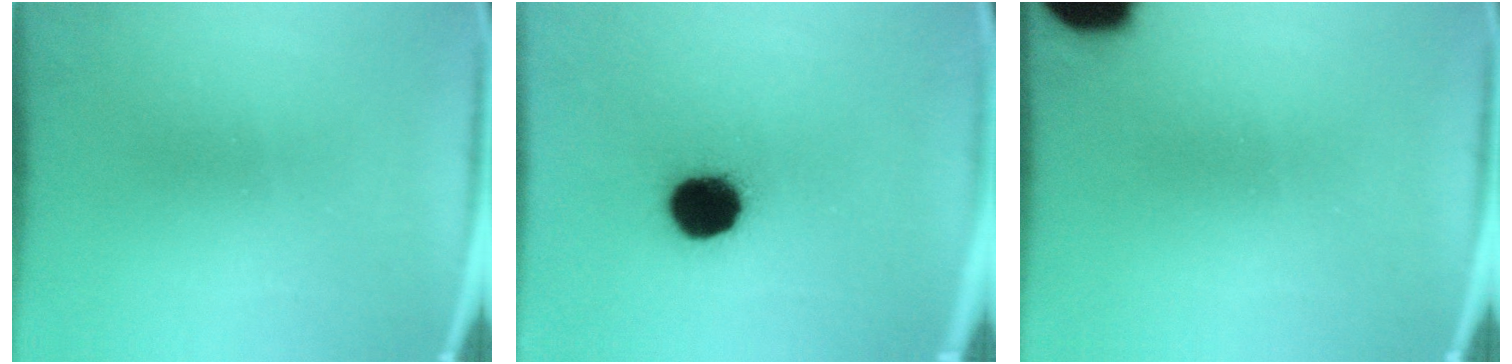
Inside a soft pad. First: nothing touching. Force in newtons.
{"total": 12.4}
{"total": 17.5}